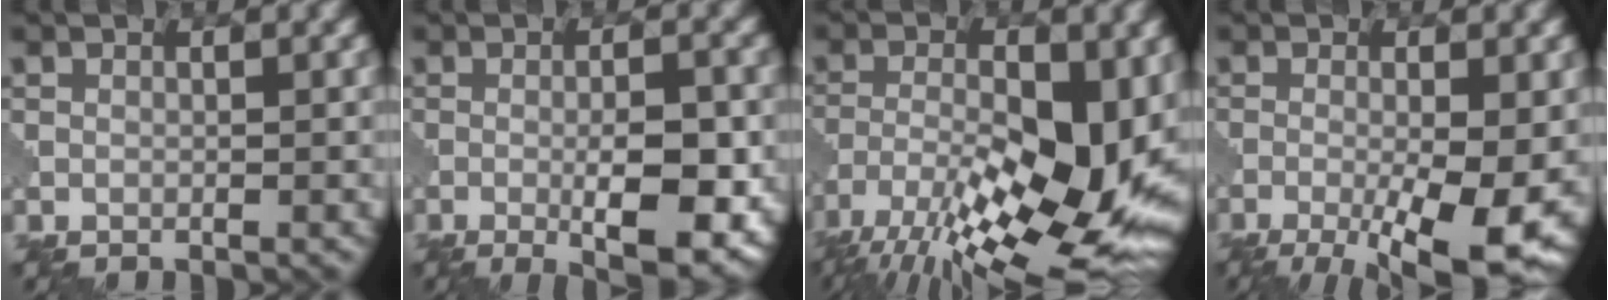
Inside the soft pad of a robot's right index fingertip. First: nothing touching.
{"total": 7.4, "force": [-1.8, 2.0, 7.0], "torque": [-0.107, -0.006, -0.024]}
{"total": 16.5, "force": [-7.1, 5.7, 13.7], "torque": [-0.234, -0.001, -0.122]}
{"total": 10.4, "force": [-3.5, 2.9, 9.3], "torque": [-0.138, -0.009, -0.049]}